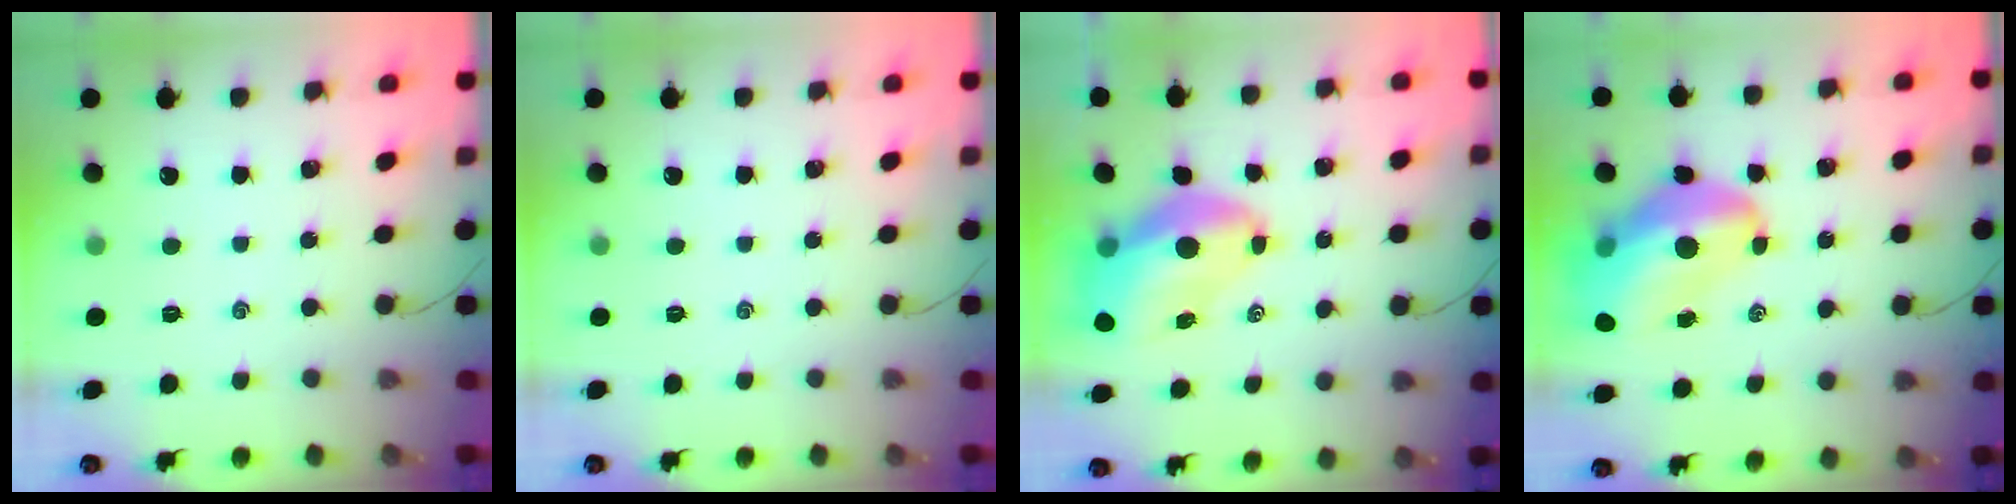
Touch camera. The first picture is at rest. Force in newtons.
{"total": 0.0}
{"total": 11.7, "press": 11.3, "slide": 3.3}
{"total": 17.1, "press": 16.4, "slide": 4.8}